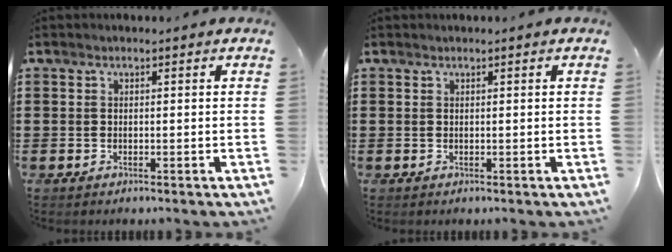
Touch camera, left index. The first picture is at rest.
{"total": 0.0}